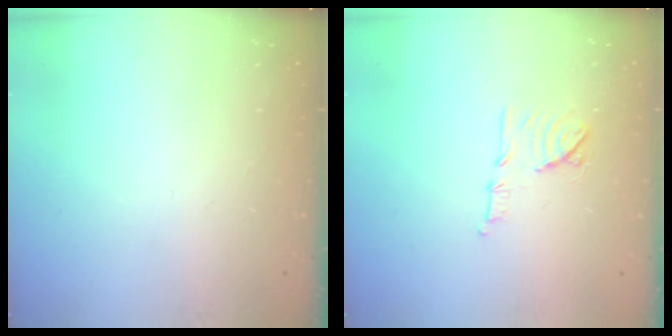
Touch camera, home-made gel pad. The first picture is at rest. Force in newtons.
{"total": 9.5, "press": 9.5, "slide": 0.8}